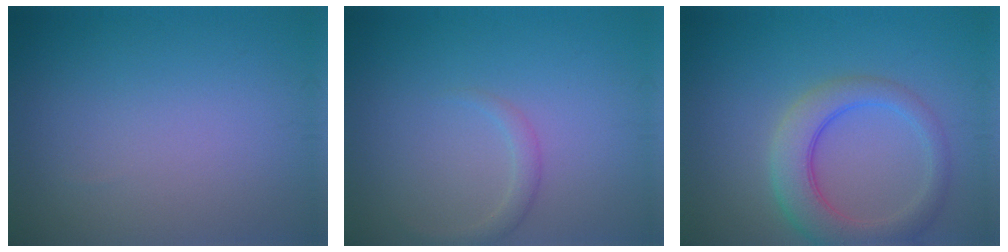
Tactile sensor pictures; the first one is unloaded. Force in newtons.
{"total": 1.4, "press": 1.4, "slide": 0.1}
{"total": 5.3, "press": 5.2, "slide": 0.4}